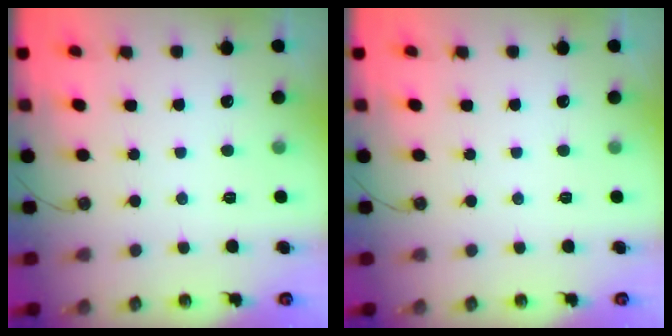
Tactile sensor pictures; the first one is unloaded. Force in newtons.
{"total": 0.0}